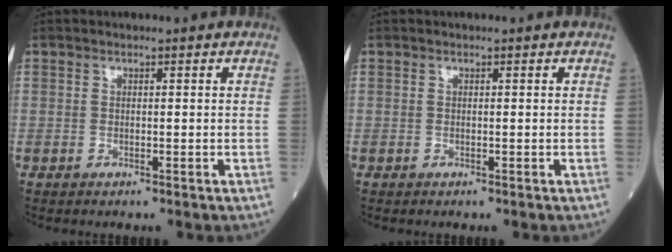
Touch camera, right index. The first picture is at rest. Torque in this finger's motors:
{"motor_torque": [0.00, 0.00, 0.00, 0.00]}